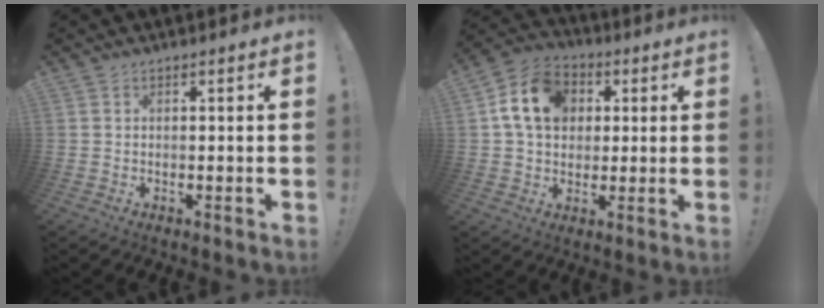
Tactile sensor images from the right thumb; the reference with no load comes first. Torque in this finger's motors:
{"motor_torque": [0.12, 1.10, 0.61, -0.52, 0.21]}